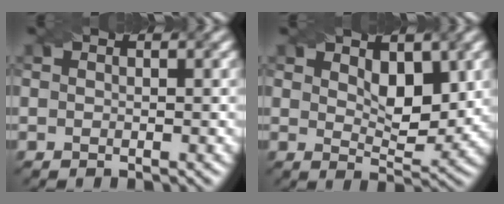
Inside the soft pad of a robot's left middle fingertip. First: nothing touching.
{"total": 3.8, "force": [1.7, 1.9, 2.8], "torque": [-0.046, -0.010, 0.032]}